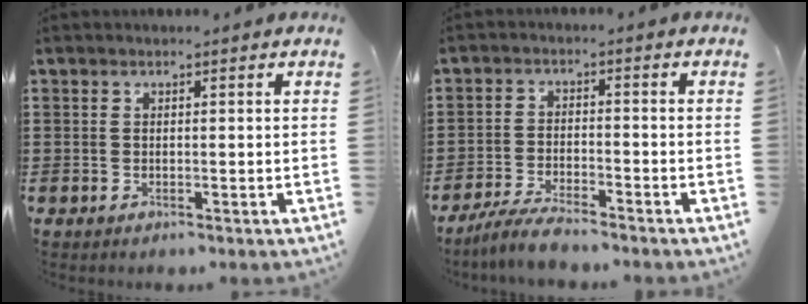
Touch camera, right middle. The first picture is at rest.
{"total": 4.3, "force": [-4.0, 0.3, 1.7], "torque": [-0.044, -0.003, -0.081]}